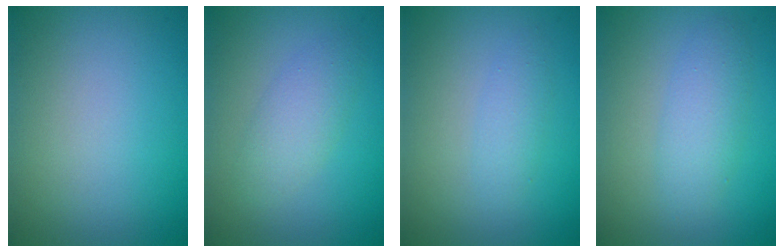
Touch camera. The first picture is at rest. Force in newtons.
{"total": 2.6, "press": 2.6, "slide": 0.1}
{"total": 1.5, "press": 1.5, "slide": 0.1}
{"total": 2.7, "press": 2.7, "slide": 0.1}